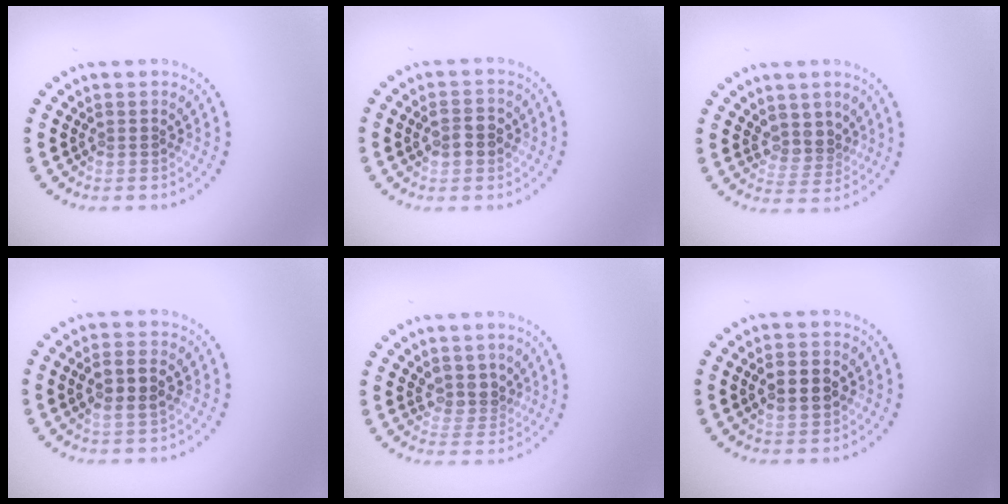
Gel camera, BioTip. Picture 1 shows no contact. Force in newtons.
{"total": 2.3, "press": 2.3, "slide": 0.1}
{"total": 2.5, "press": 2.1, "slide": 1.5}
{"total": 2.9, "press": 2.8, "slide": 0.8}
{"total": 2.5, "press": 2.1, "slide": 1.5}
{"total": 3.7, "press": 3.7, "slide": 0.1}